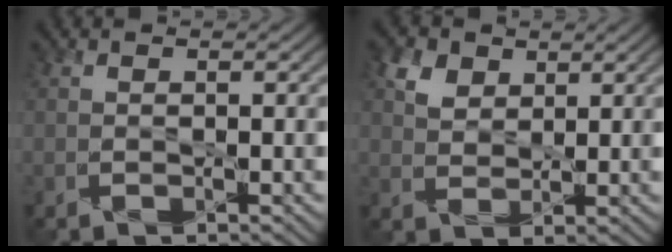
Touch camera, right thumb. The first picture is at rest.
{"total": 3.7, "force": [2.5, 2.4, 1.0], "torque": [-0.030, 0.007, 0.049]}